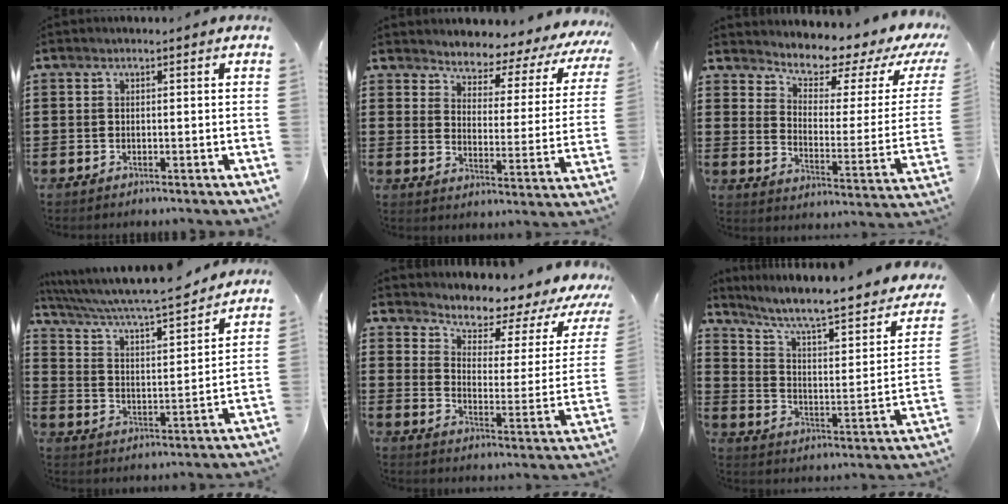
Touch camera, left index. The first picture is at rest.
{"total": 3.1, "force": [3.0, 1.0, 0.4], "torque": [-0.025, -0.034, 0.039]}
{"total": 5.1, "force": [4.6, 1.9, 1.4], "torque": [-0.043, -0.042, 0.070]}
{"total": 5.9, "force": [5.3, 0.3, 2.5], "torque": [-0.073, -0.039, 0.083]}
{"total": 4.3, "force": [3.8, 1.6, 1.1], "torque": [-0.043, -0.037, 0.056]}
{"total": 6.8, "force": [4.9, 0.8, 4.6], "torque": [-0.112, -0.043, 0.073]}